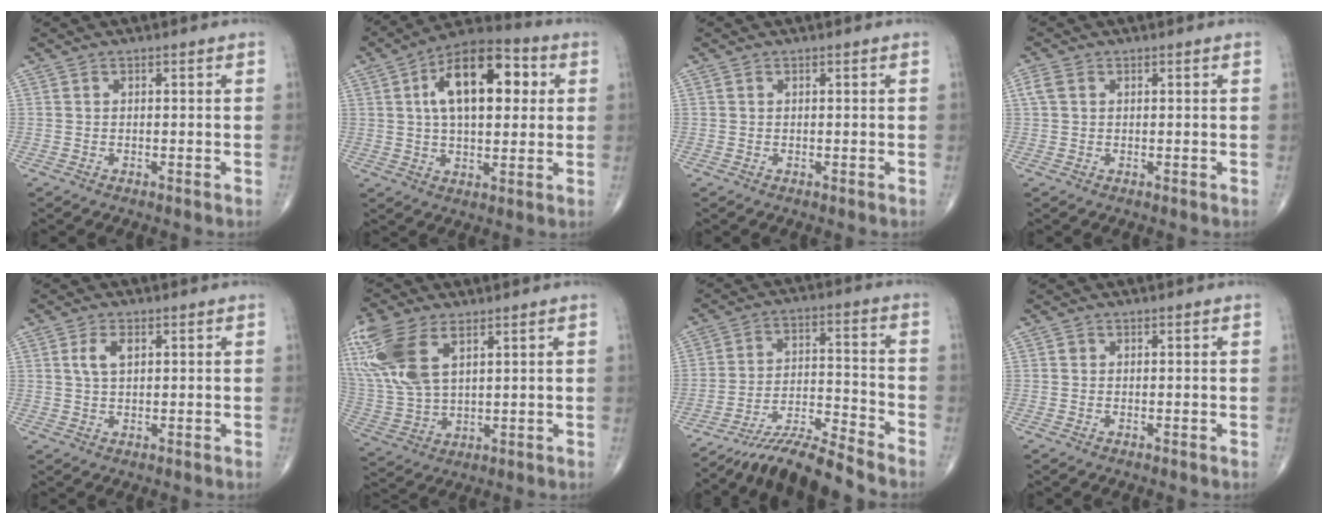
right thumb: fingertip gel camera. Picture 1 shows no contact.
{"total": 17.5, "force": [4.3, 9.0, 14.4], "torque": [-0.204, 0.017, 0.062]}
{"total": 0.0}
{"total": 2.2, "force": [0.7, 1.6, 1.4], "torque": [-0.038, 0.010, 0.015]}
{"total": 3.5, "force": [1.1, 1.8, 2.8], "torque": [-0.053, 0.003, 0.023]}
{"total": 17.3, "force": [7.5, 9.1, 12.7], "torque": [-0.300, -0.013, 0.153]}
{"total": 10.1, "force": [-9.7, -1.1, 2.4], "torque": [-0.054, 0.075, -0.176]}
{"total": 0.5, "force": [0.1, 0.5, 0.1], "torque": [0.000, 0.001, 0.002]}